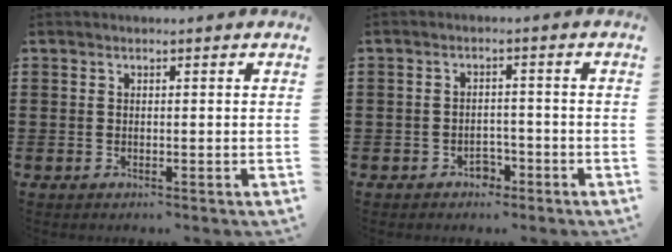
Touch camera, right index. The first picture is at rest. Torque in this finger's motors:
{"motor_torque": [2.14, 0.00, 0.02, 0.00]}